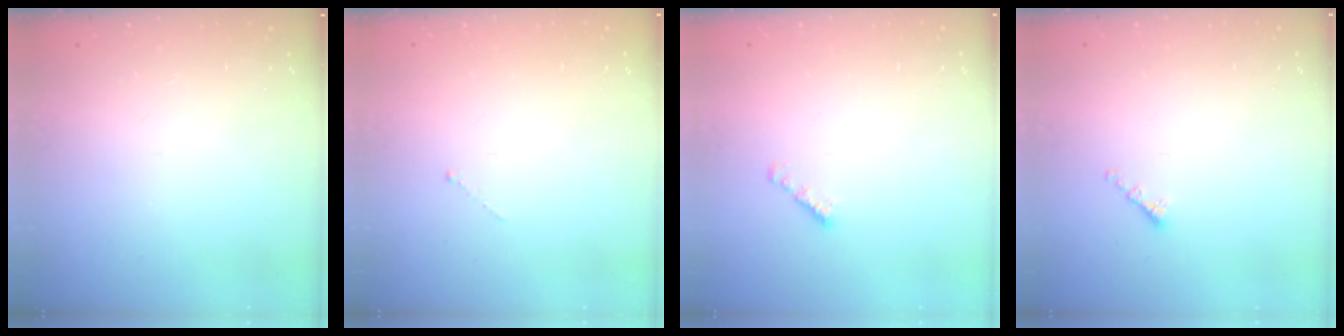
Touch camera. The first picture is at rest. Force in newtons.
{"total": 0.0}
{"total": 1.8, "press": 1.7, "slide": 0.6}
{"total": 0.8, "press": 0.8, "slide": 0.2}